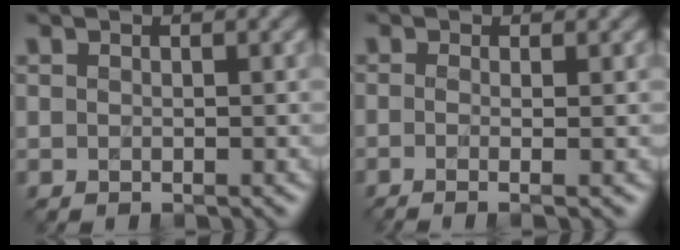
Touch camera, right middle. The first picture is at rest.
{"total": 3.6, "force": [-0.3, 1.6, 3.2], "torque": [-0.034, -0.001, -0.022]}